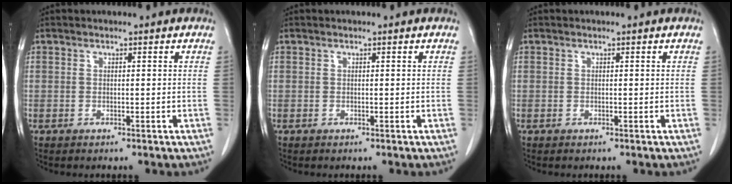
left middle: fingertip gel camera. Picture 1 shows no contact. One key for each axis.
{"total": 0.0}
{"total": 0.0}